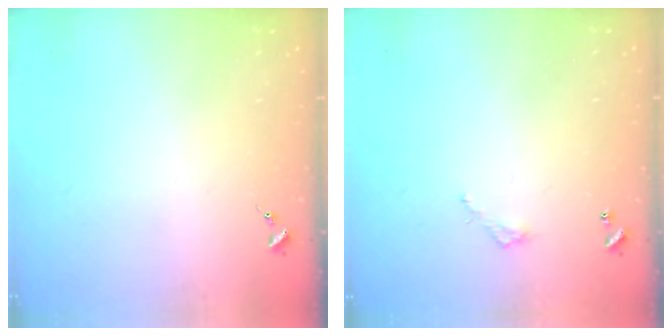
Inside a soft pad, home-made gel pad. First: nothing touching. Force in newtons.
{"total": 3.2, "press": 3.1, "slide": 0.2}